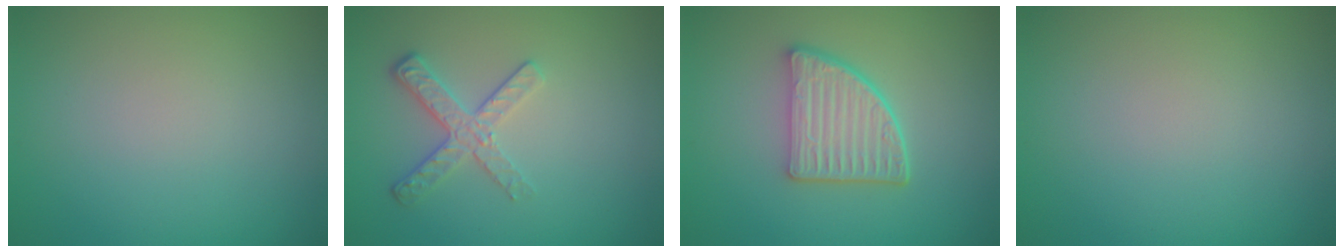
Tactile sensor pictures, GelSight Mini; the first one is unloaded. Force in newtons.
{"total": 2.6, "press": 2.2, "slide": 1.4}
{"total": 4.6, "press": 3.7, "slide": 2.7}
{"total": 0.0}